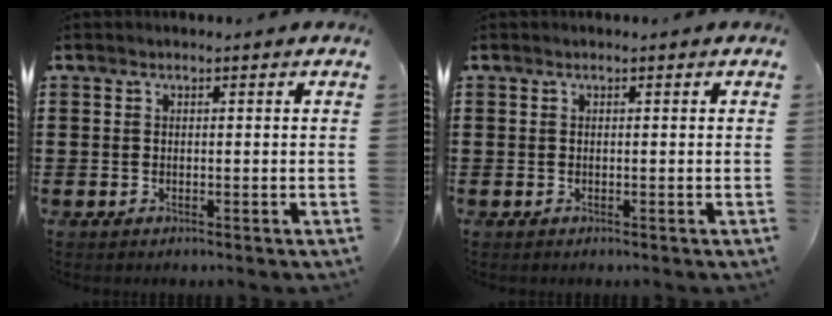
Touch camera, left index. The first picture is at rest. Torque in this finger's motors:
{"motor_torque": [0.00, 0.00, 0.00, -0.01]}